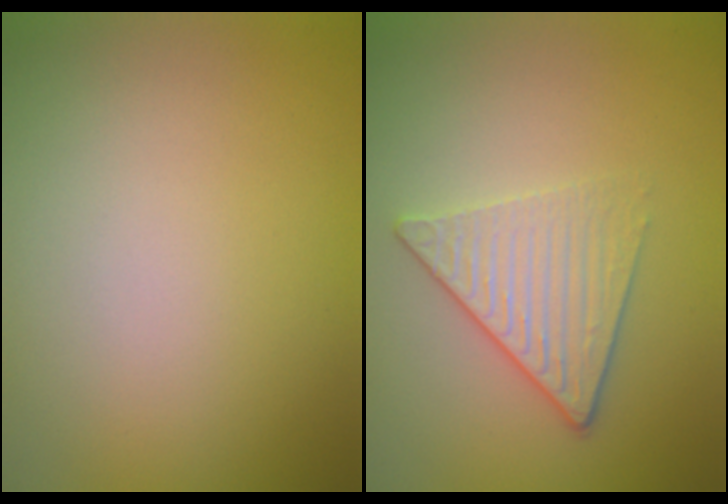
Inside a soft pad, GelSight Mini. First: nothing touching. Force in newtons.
{"total": 3.8, "press": 3.0, "slide": 2.4}